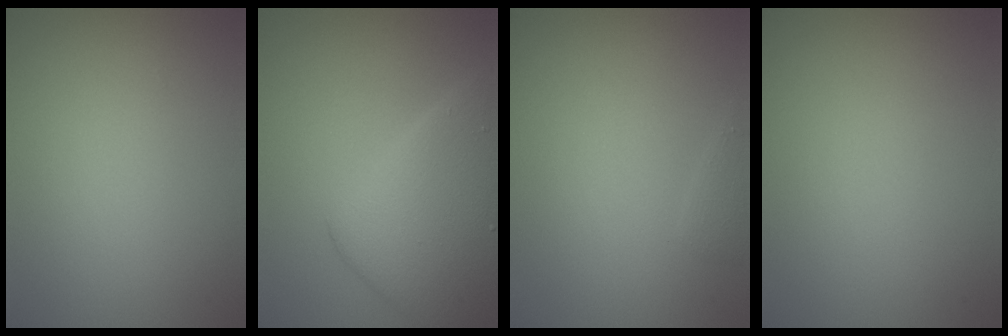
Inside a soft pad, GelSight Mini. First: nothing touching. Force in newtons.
{"total": 7.1, "press": 7.1, "slide": 0.1}
{"total": 0.8, "press": 0.8, "slide": 0.1}
{"total": 0.0}